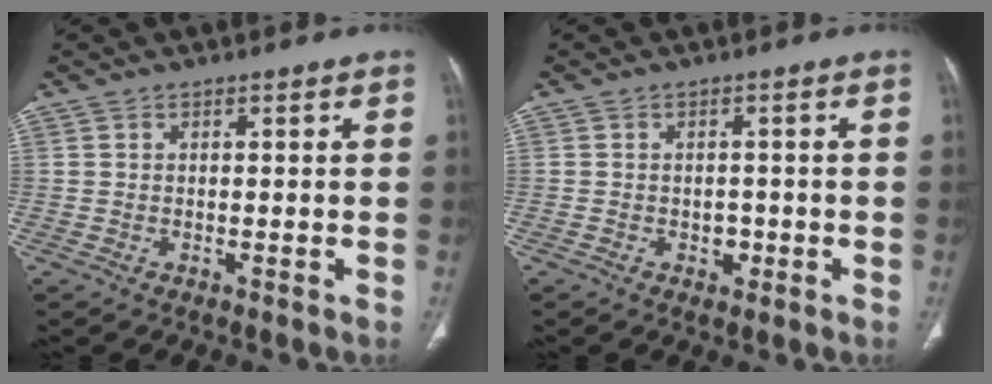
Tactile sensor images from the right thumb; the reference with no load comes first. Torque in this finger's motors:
{"motor_torque": [-0.09, -0.09, -0.05, 0.31, -0.02]}